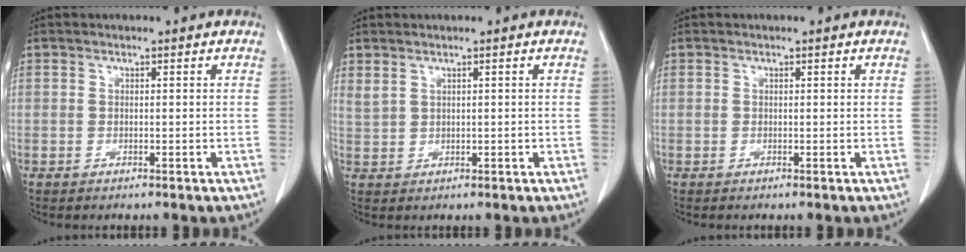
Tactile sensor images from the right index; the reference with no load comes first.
{"total": 1.7, "force": [1.1, 0.7, 1.1], "torque": [-0.032, 0.007, 0.034]}
{"total": 0.0}